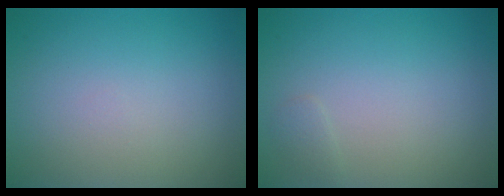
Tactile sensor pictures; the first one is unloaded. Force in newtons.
{"total": 0.6, "press": 0.6, "slide": 0.0}